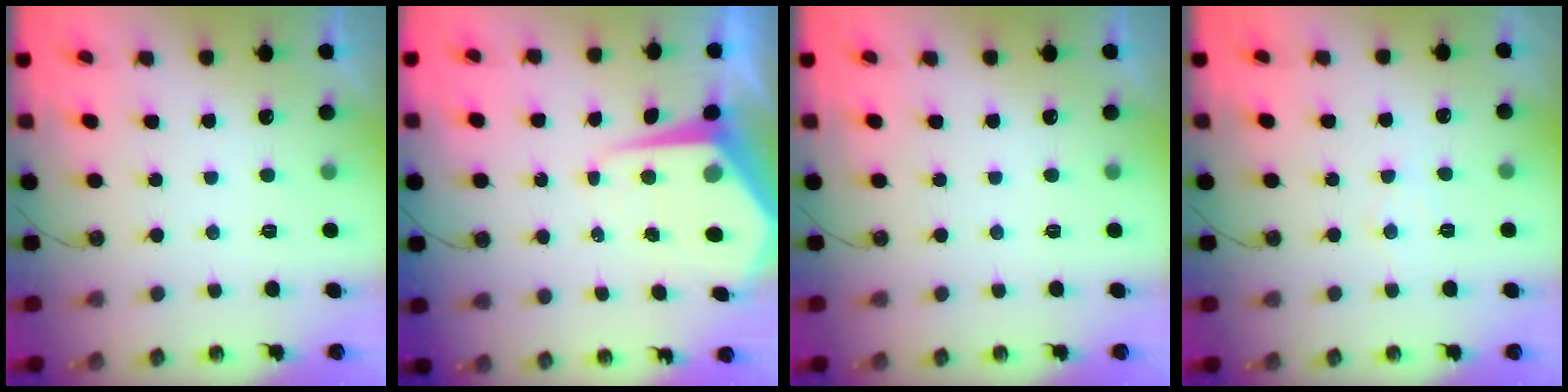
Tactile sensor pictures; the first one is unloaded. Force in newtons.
{"total": 8.5, "press": 8.5, "slide": 0.7}
{"total": 0.0}
{"total": 5.6, "press": 5.5, "slide": 0.8}